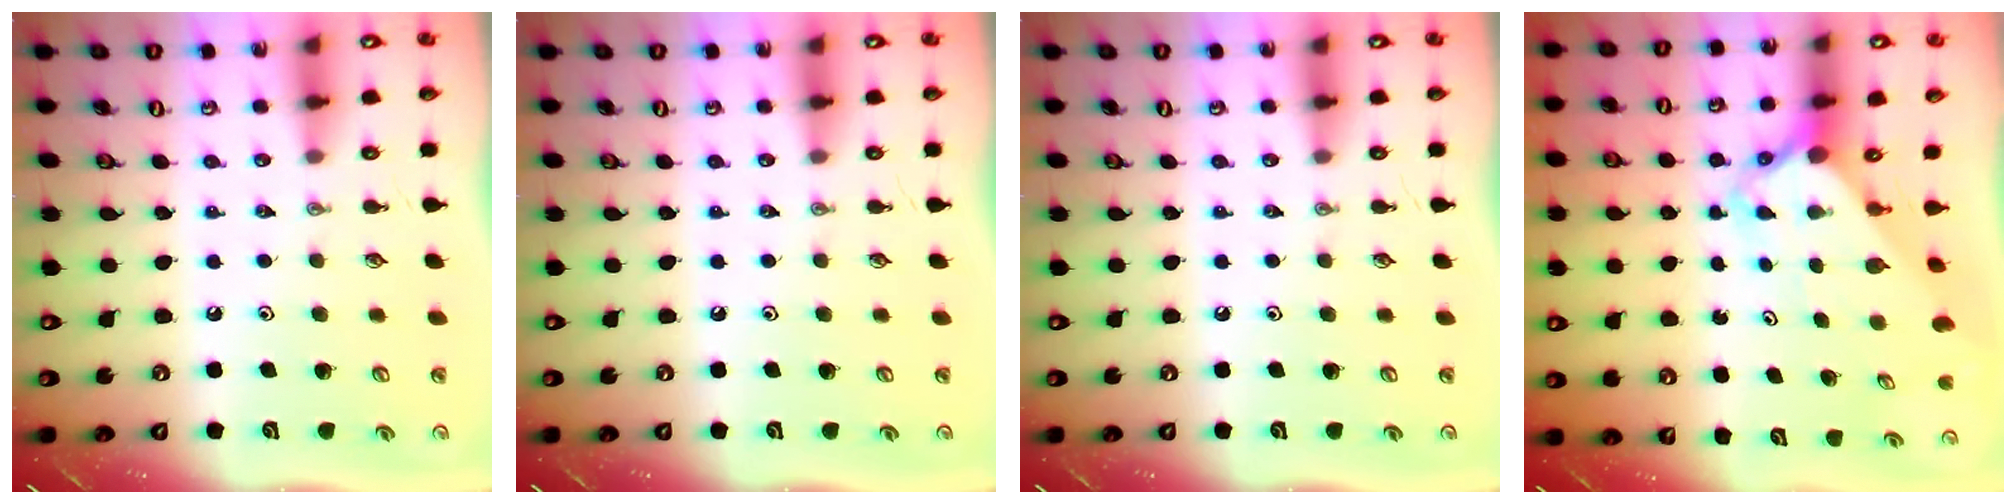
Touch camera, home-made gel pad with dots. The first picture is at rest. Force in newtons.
{"total": 0.0}
{"total": 0.0}
{"total": 3.0, "press": 3.0, "slide": 0.1}